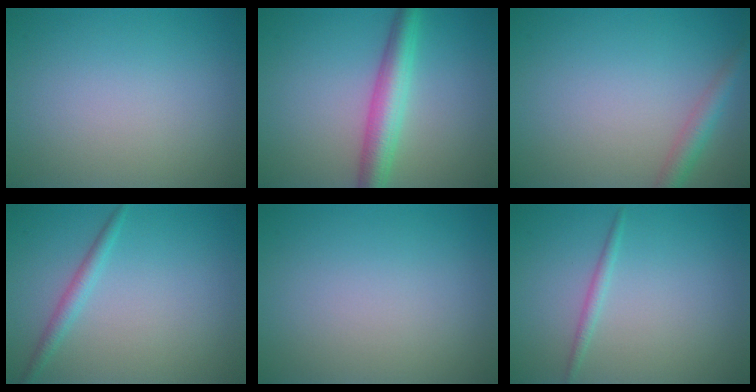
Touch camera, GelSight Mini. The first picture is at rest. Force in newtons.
{"total": 4.5, "press": 4.5, "slide": 0.1}
{"total": 2.4, "press": 2.4, "slide": 0.2}
{"total": 1.6, "press": 1.6, "slide": 0.1}
{"total": 0.0}
{"total": 1.1, "press": 1.1, "slide": 0.0}